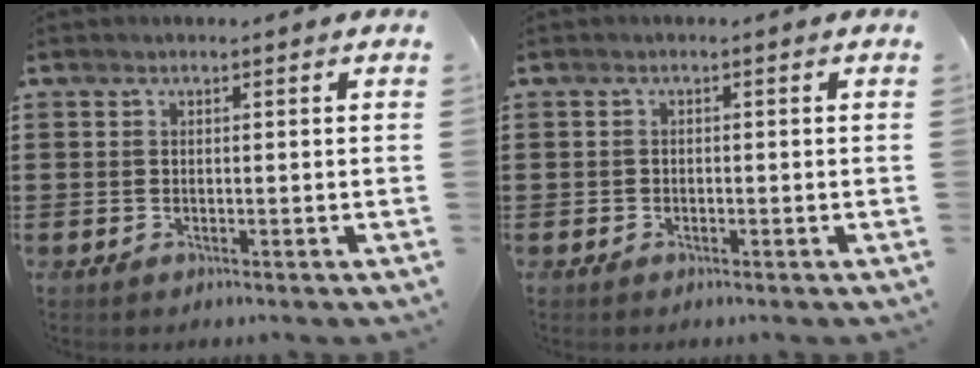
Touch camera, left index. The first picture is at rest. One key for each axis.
{"total": 0.6, "fx": -0.4, "fy": 0.5, "fz": 0.1, "tx": -0.003, "ty": 0.001, "tz": -0.008}